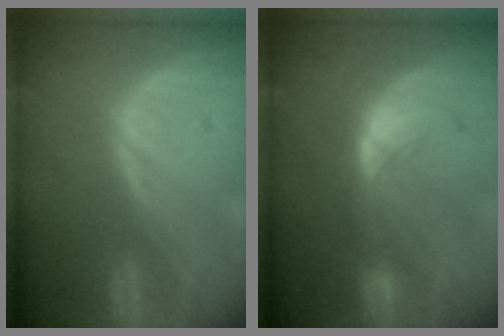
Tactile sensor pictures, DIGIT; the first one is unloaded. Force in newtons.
{"total": 8.0, "press": 7.1, "slide": 3.8}